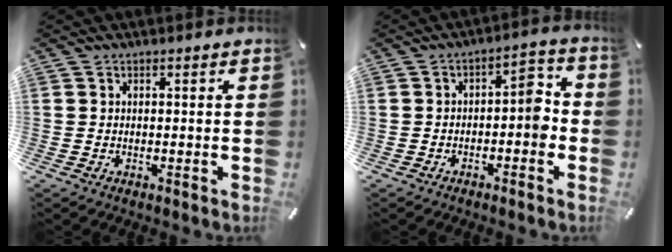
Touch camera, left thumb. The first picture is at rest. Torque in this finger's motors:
{"motor_torque": [0.41, 1.57, 0.24, -0.08, 0.14]}